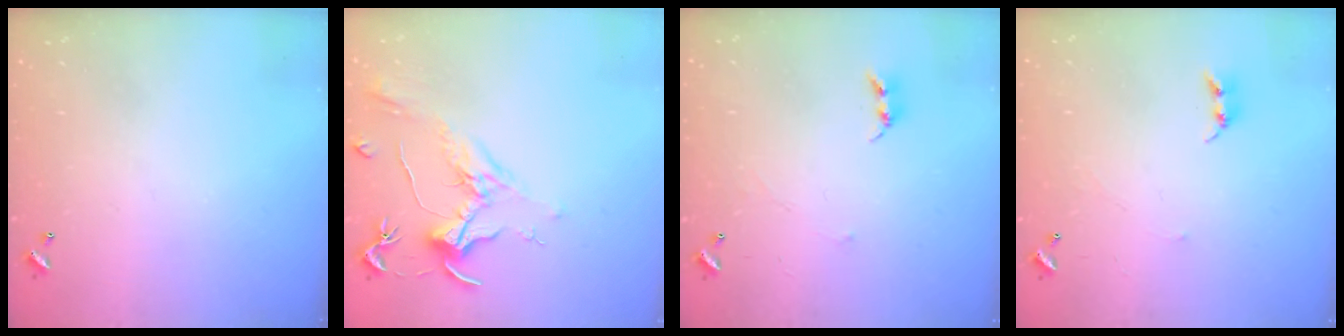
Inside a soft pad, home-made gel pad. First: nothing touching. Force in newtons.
{"total": 1.9, "press": 1.7, "slide": 0.9}
{"total": 2.4, "press": 2.4, "slide": 0.4}
{"total": 2.4, "press": 2.4, "slide": 0.2}